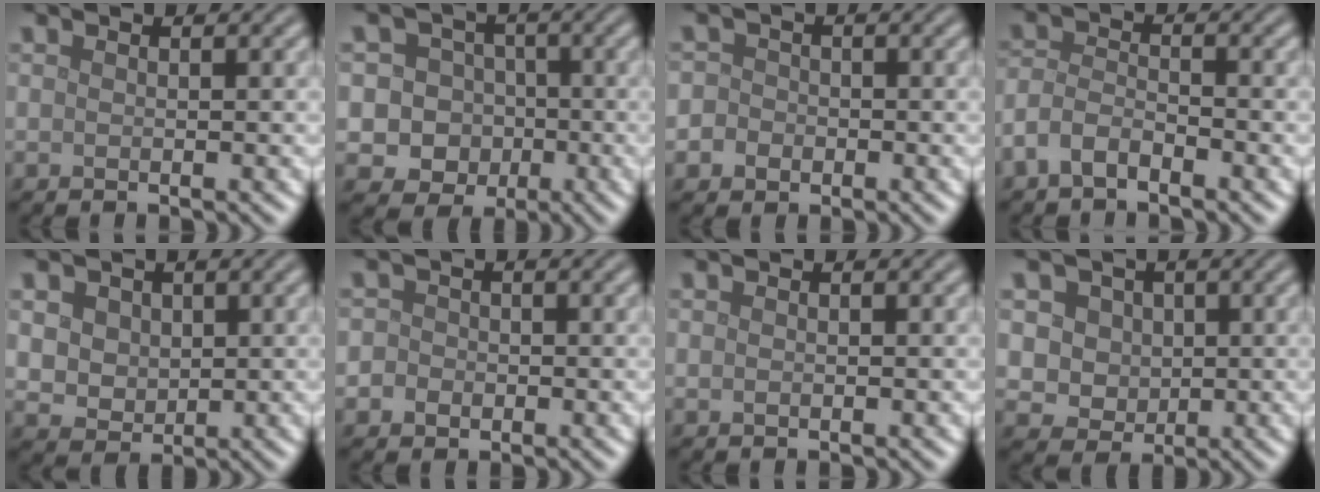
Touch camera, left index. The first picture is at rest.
{"total": 7.5, "force": [-1.6, 7.0, 2.2], "torque": [-0.022, 0.012, -0.057]}
{"total": 2.7, "force": [-0.5, 2.6, 0.8], "torque": [0.008, 0.014, -0.031]}
{"total": 2.7, "force": [-1.9, 1.1, 1.5], "torque": [-0.034, 0.006, -0.047]}
{"total": 4.4, "force": [1.4, 3.6, 2.0], "torque": [-0.053, 0.009, 0.023]}
{"total": 2.3, "force": [-0.3, 2.2, 0.8], "torque": [0.007, 0.011, -0.022]}
{"total": 0.0}
{"total": 4.0, "force": [0.9, 3.5, 1.7], "torque": [-0.032, 0.005, 0.010]}